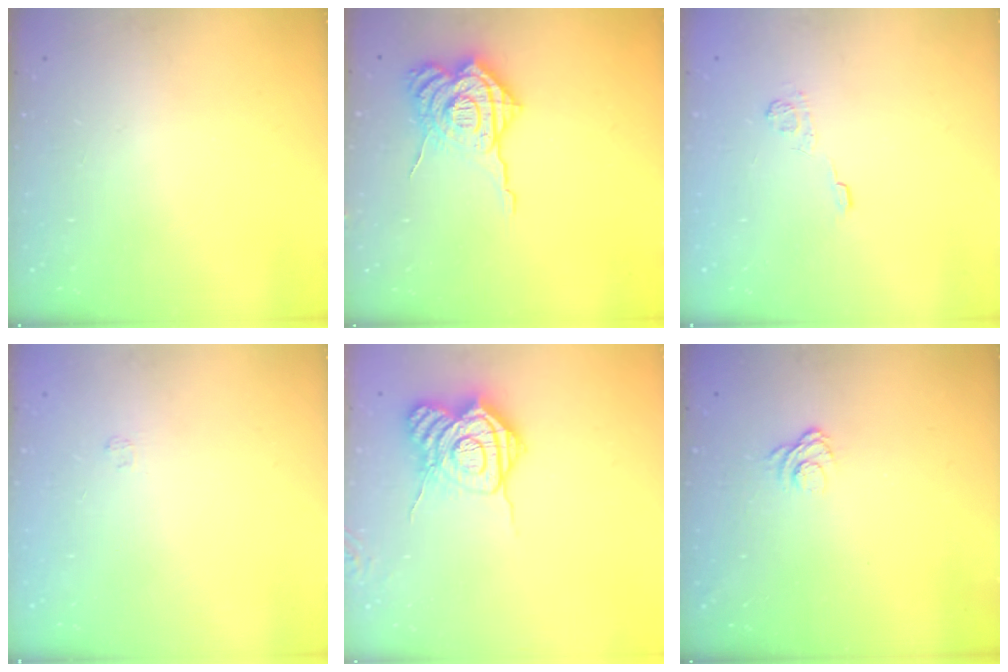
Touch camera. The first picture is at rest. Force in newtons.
{"total": 16.1, "press": 16.0, "slide": 1.7}
{"total": 8.5, "press": 8.4, "slide": 1.5}
{"total": 1.7, "press": 1.2, "slide": 1.1}
{"total": 15.5, "press": 15.5, "slide": 1.1}
{"total": 5.1, "press": 4.9, "slide": 1.3}